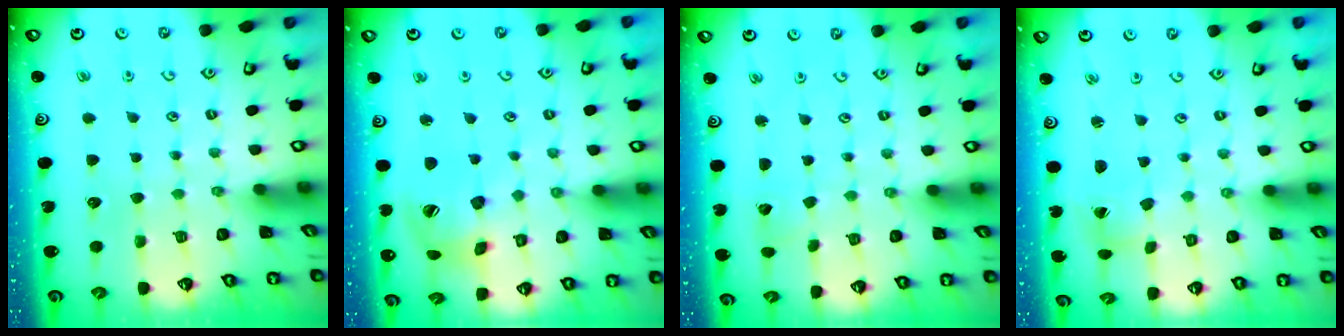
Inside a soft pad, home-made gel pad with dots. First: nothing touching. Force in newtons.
{"total": 16.7, "press": 16.5, "slide": 2.6}
{"total": 2.3, "press": 2.2, "slide": 0.3}
{"total": 1.3, "press": 1.3, "slide": 0.1}